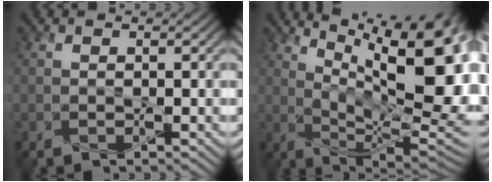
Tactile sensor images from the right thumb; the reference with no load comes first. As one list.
[{"total": 16.4, "force": [6.9, 5.1, 14.0], "torque": [-0.213, 0.002, 0.126]}]